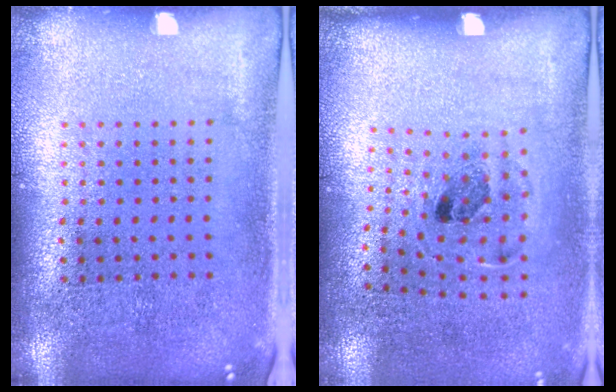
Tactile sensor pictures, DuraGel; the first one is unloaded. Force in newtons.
{"total": 1.2, "press": 0.7, "slide": 0.9}